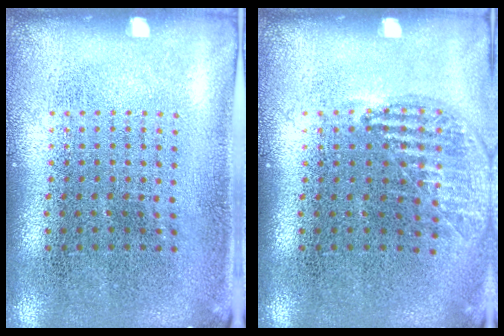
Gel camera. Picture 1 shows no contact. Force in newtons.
{"total": 1.0, "press": 1.0, "slide": 0.0}